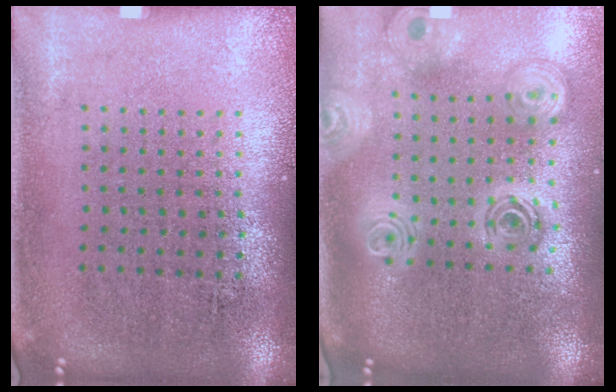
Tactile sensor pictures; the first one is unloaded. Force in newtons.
{"total": 2.4, "press": 1.9, "slide": 1.5}